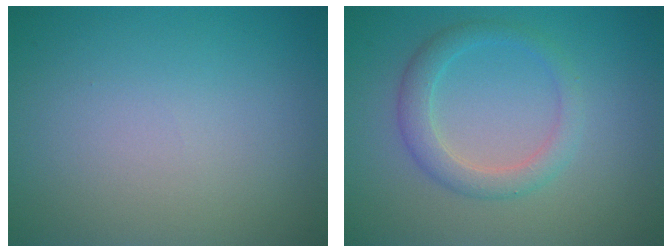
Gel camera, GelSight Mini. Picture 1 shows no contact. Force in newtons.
{"total": 2.7, "press": 2.7, "slide": 0.2}